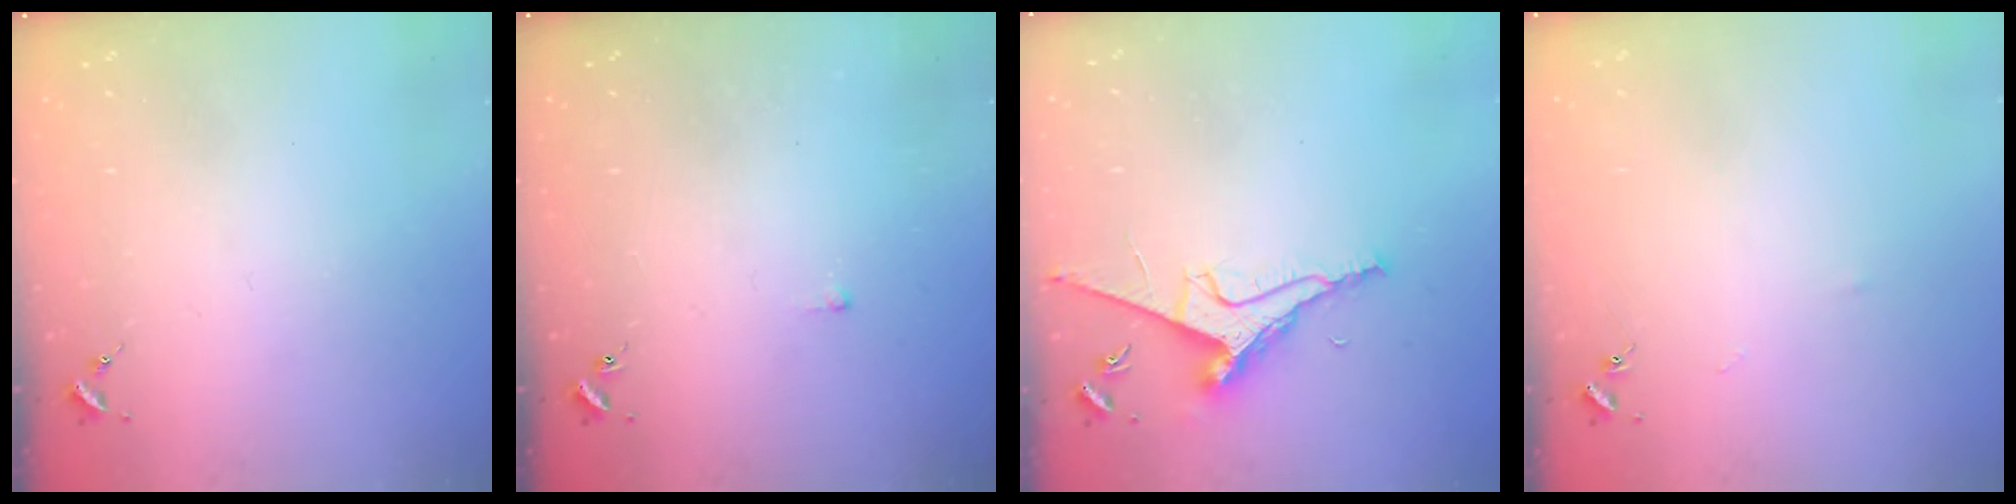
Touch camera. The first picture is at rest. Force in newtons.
{"total": 1.8, "press": 1.8, "slide": 0.3}
{"total": 9.5, "press": 9.4, "slide": 1.2}
{"total": 2.5, "press": 2.5, "slide": 0.4}